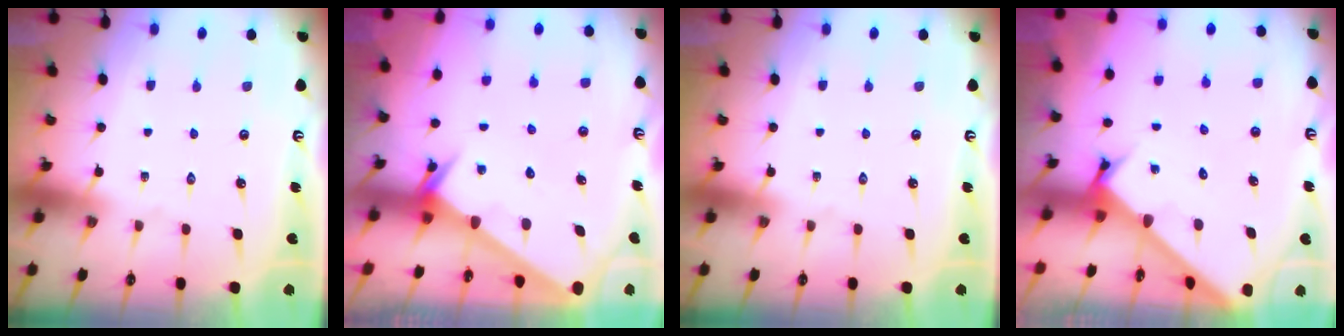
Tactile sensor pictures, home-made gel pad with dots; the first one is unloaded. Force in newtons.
{"total": 2.5, "press": 2.5, "slide": 0.1}
{"total": 0.0}
{"total": 2.4, "press": 2.4, "slide": 0.2}